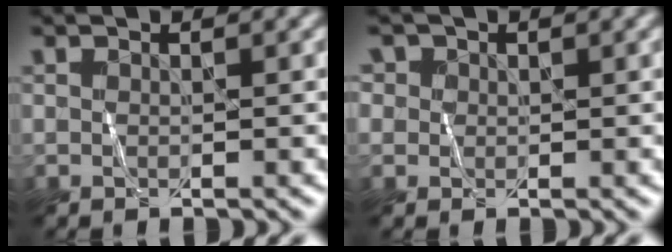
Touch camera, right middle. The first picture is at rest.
{"total": 2.4, "force": [1.3, 2.0, 0.7], "torque": [-0.027, 0.008, 0.016]}